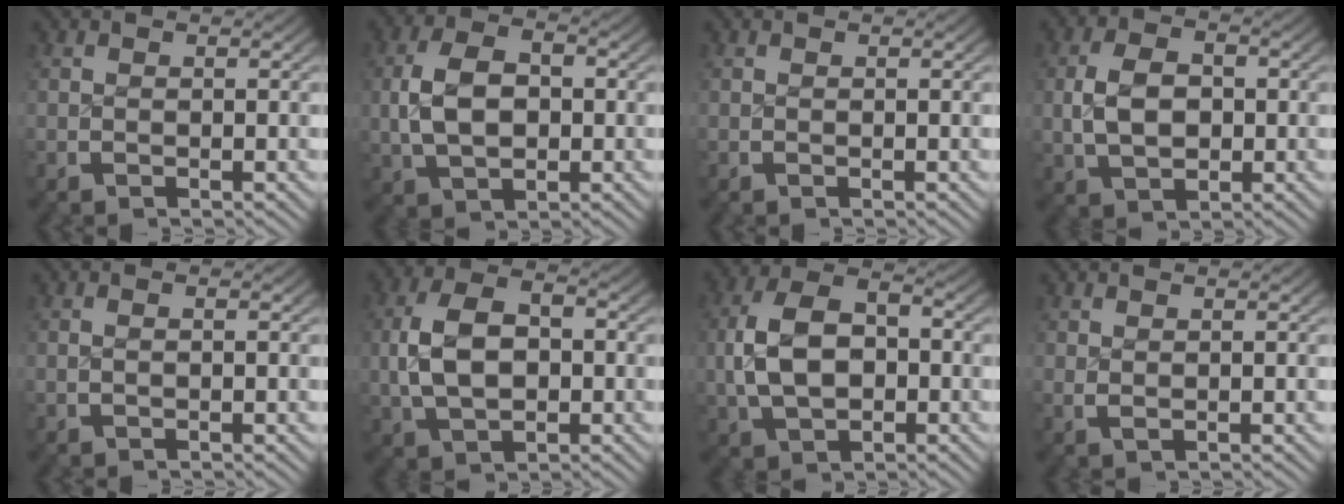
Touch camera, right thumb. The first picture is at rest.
{"total": 7.1, "force": [0.2, 4.8, 5.2], "torque": [-0.106, -0.011, 0.013]}
{"total": 0.0}
{"total": 5.9, "force": [0.1, 4.1, 4.3], "torque": [-0.082, -0.011, 0.012]}
{"total": 0.5, "force": [-0.1, -0.1, 0.5], "torque": [-0.011, 0.000, 0.000]}
{"total": 8.0, "force": [0.1, 5.4, 5.9], "torque": [-0.124, -0.014, 0.013]}
{"total": 8.9, "force": [-0.1, 6.1, 6.4], "torque": [-0.133, -0.014, 0.009]}
{"total": 0.7, "force": [0.5, 0.2, 0.5], "torque": [-0.012, -0.003, 0.014]}